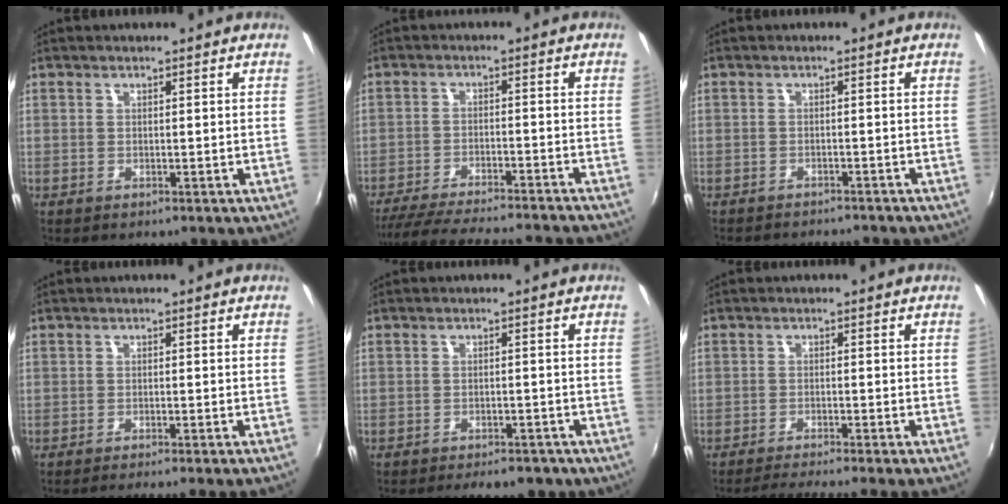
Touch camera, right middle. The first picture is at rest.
{"total": 19.9, "force": [-17.8, 1.6, 8.7], "torque": [-0.168, -0.021, -0.261]}
{"total": 8.4, "force": [-7.6, 1.5, 3.3], "torque": [-0.077, -0.015, -0.105]}
{"total": 5.0, "force": [-4.3, -1.3, 2.1], "torque": [-0.043, -0.005, -0.061]}
{"total": 7.6, "force": [-6.2, 2.8, 3.3], "torque": [-0.074, -0.008, -0.081]}
{"total": 5.8, "force": [-4.9, -1.9, 2.3], "torque": [-0.050, -0.008, -0.075]}